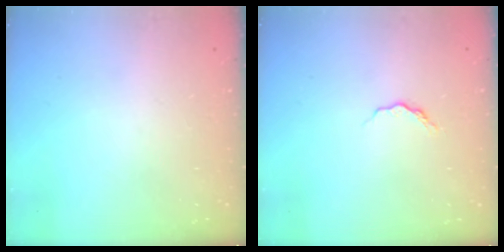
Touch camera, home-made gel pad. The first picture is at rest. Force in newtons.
{"total": 5.0, "press": 5.0, "slide": 0.5}